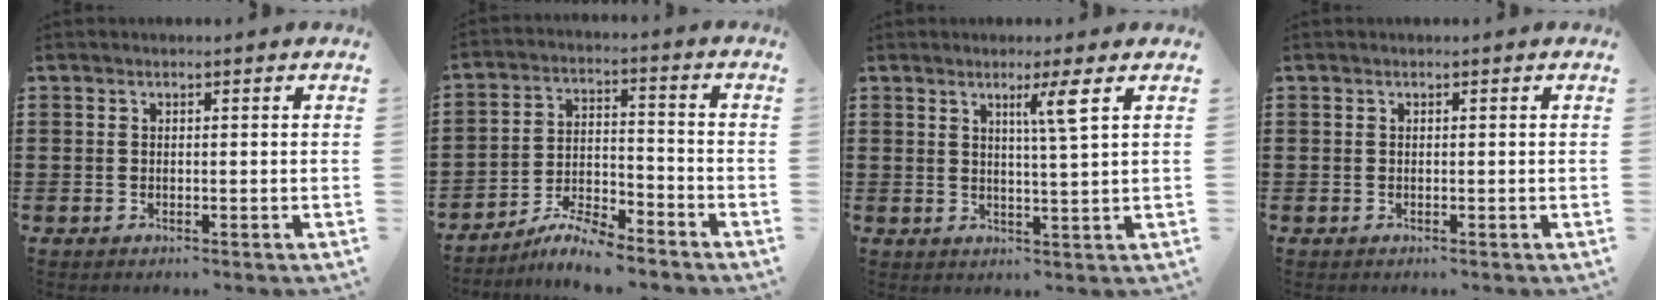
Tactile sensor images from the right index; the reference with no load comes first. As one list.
[{"total": 6.2, "force": [-5.8, 0.7, 2.1], "torque": [-0.043, 0.004, -0.110]}, {"total": 4.2, "force": [2.1, -0.6, 3.6], "torque": [-0.068, -0.009, 0.030]}, {"total": 0.0}]